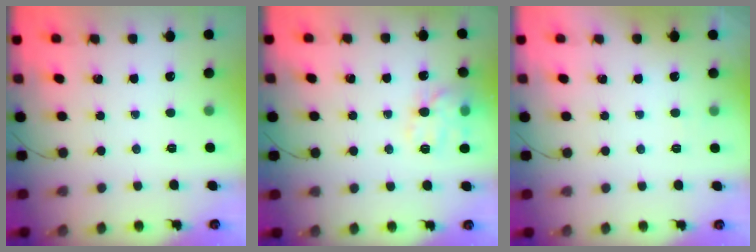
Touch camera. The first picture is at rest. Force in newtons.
{"total": 11.9, "press": 11.8, "slide": 0.6}
{"total": 1.8, "press": 1.3, "slide": 1.1}